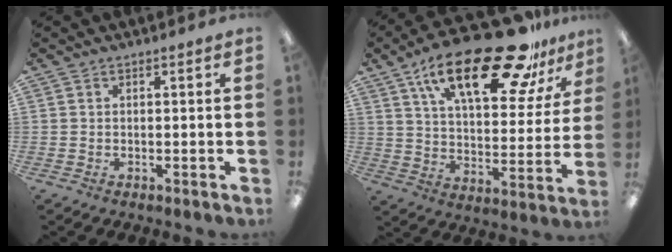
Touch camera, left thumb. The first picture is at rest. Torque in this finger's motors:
{"motor_torque": [0.52, 0.63, 1.60, -1.17, 0.21]}